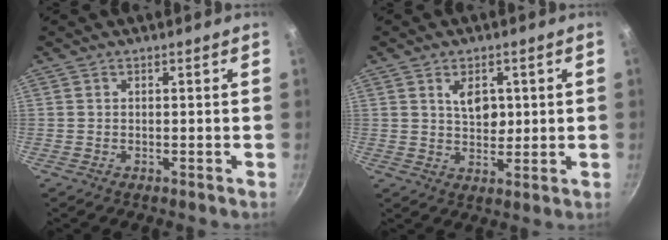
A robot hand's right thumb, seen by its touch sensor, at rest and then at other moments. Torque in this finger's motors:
{"motor_torque": [-0.79, 1.05, -0.04, 0.17, 0.03]}